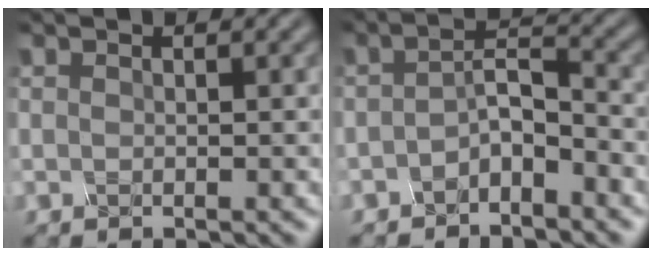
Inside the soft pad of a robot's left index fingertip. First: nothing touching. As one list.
[{"total": 2.6, "force": [-1.7, 0.7, 1.8], "torque": [-0.036, 0.009, -0.034]}]